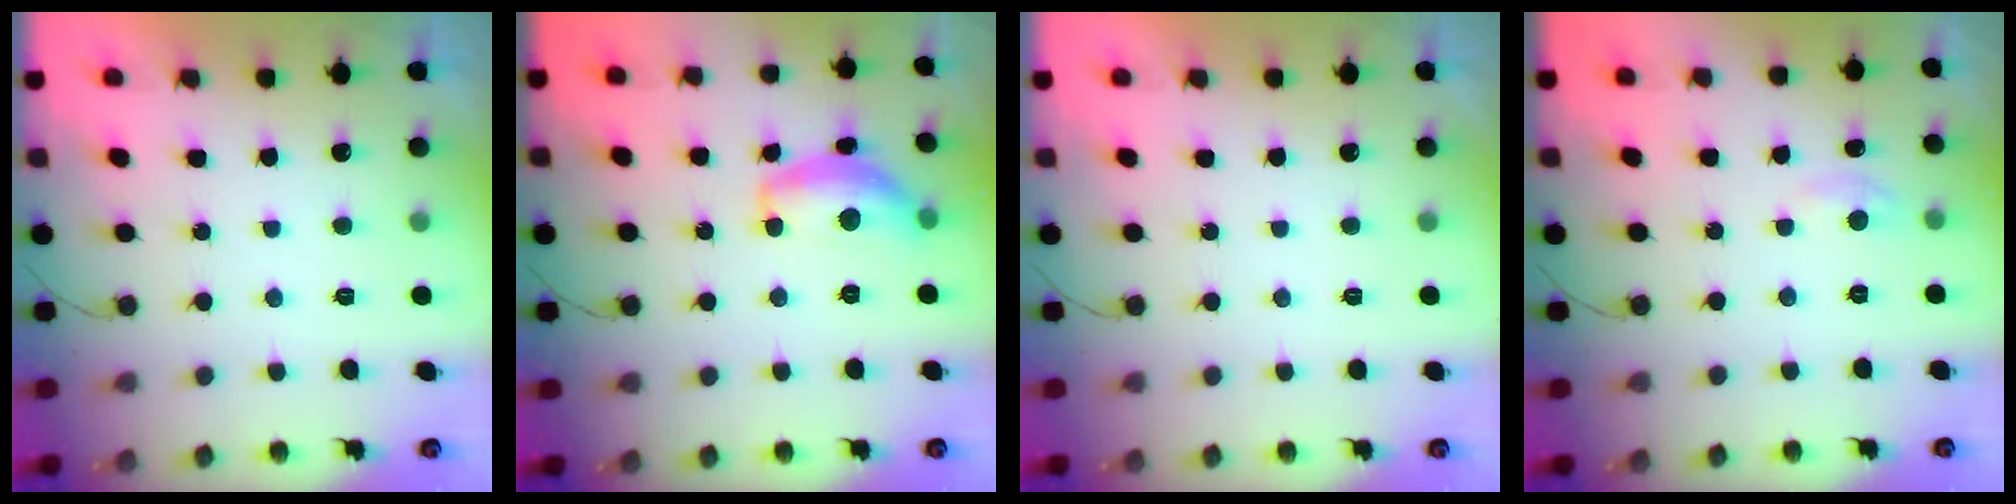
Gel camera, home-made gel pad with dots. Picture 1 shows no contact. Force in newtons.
{"total": 14.0, "press": 13.9, "slide": 1.0}
{"total": 0.0}
{"total": 3.0, "press": 3.0, "slide": 0.4}